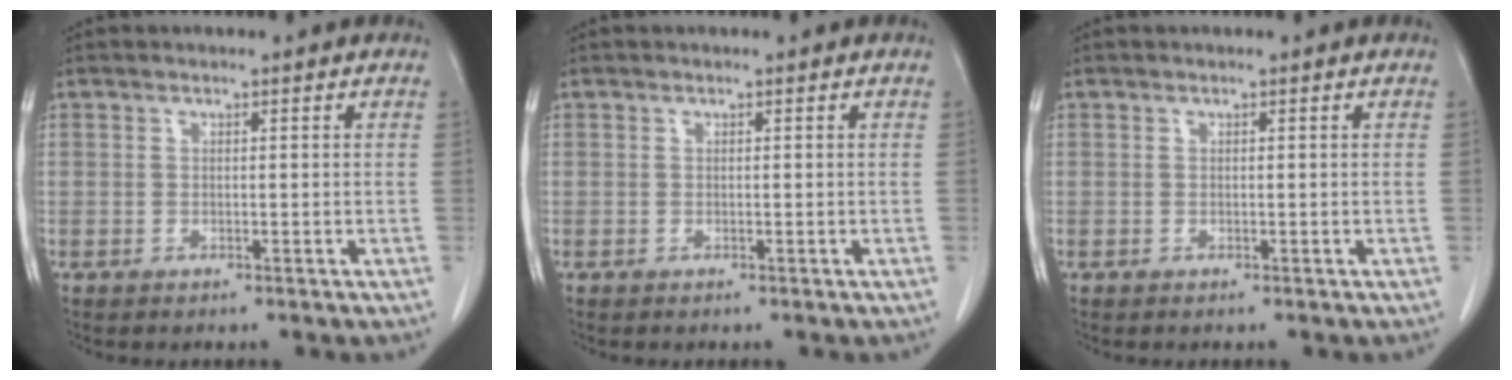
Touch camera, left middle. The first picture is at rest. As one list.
[{"total": 0.0}, {"total": 0.0}]